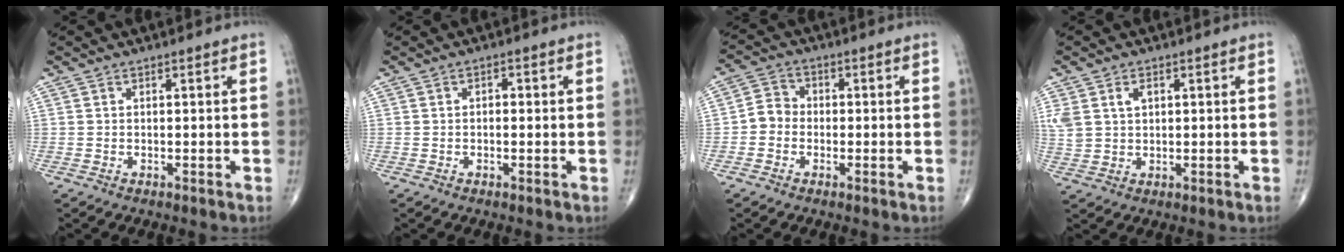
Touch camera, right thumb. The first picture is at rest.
{"total": 1.2, "force": [0.1, 0.7, 1.0], "torque": [-0.013, 0.003, -0.002]}
{"total": 4.3, "force": [-1.0, 3.8, 1.7], "torque": [-0.012, 0.015, -0.031]}
{"total": 7.3, "force": [2.3, 5.2, 4.6], "torque": [-0.109, 0.004, 0.055]}